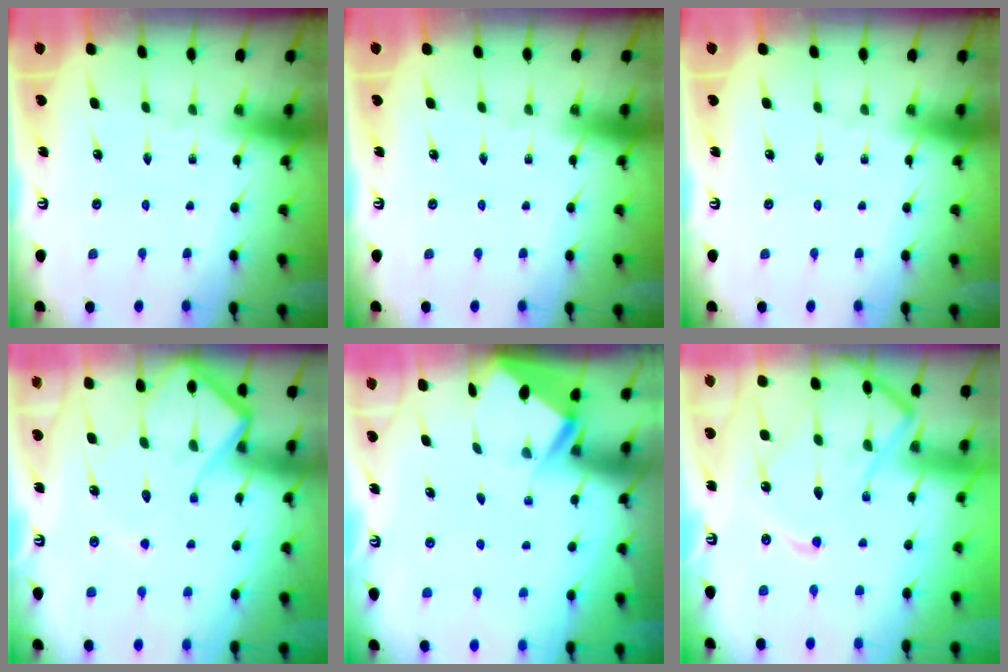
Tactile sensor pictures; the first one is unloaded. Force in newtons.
{"total": 0.0}
{"total": 0.0}
{"total": 12.0, "press": 11.9, "slide": 1.2}
{"total": 2.9, "press": 2.8, "slide": 0.4}
{"total": 12.5, "press": 12.5, "slide": 0.8}